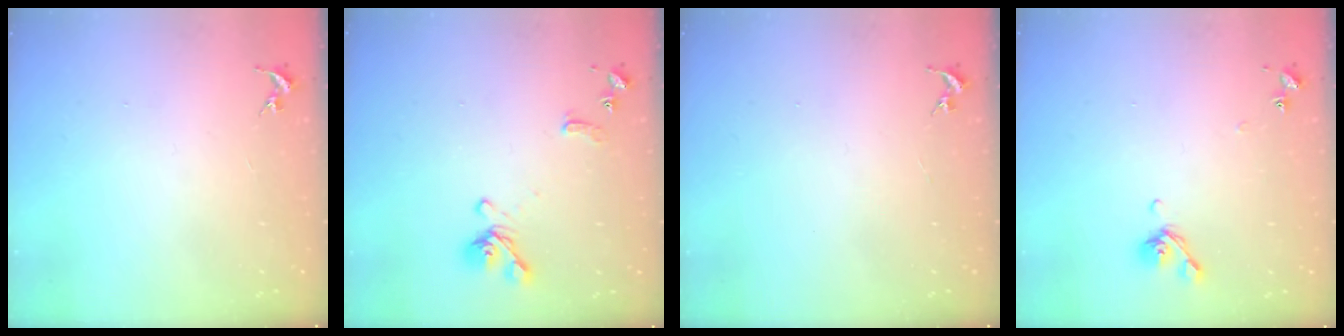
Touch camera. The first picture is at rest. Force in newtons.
{"total": 11.1, "press": 11.0, "slide": 1.3}
{"total": 0.0}
{"total": 7.3, "press": 7.2, "slide": 1.5}